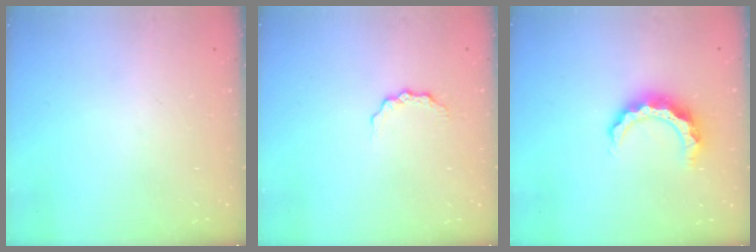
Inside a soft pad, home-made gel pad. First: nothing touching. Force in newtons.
{"total": 4.8, "press": 4.8, "slide": 0.6}
{"total": 8.4, "press": 8.3, "slide": 0.8}